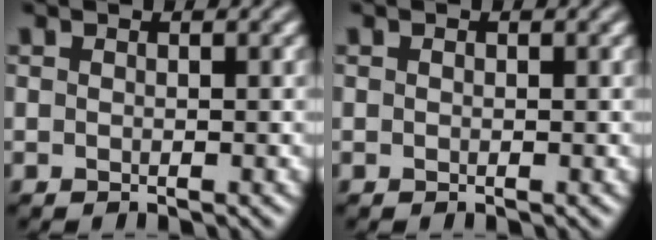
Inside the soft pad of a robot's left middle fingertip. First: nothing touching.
{"total": 0.0}